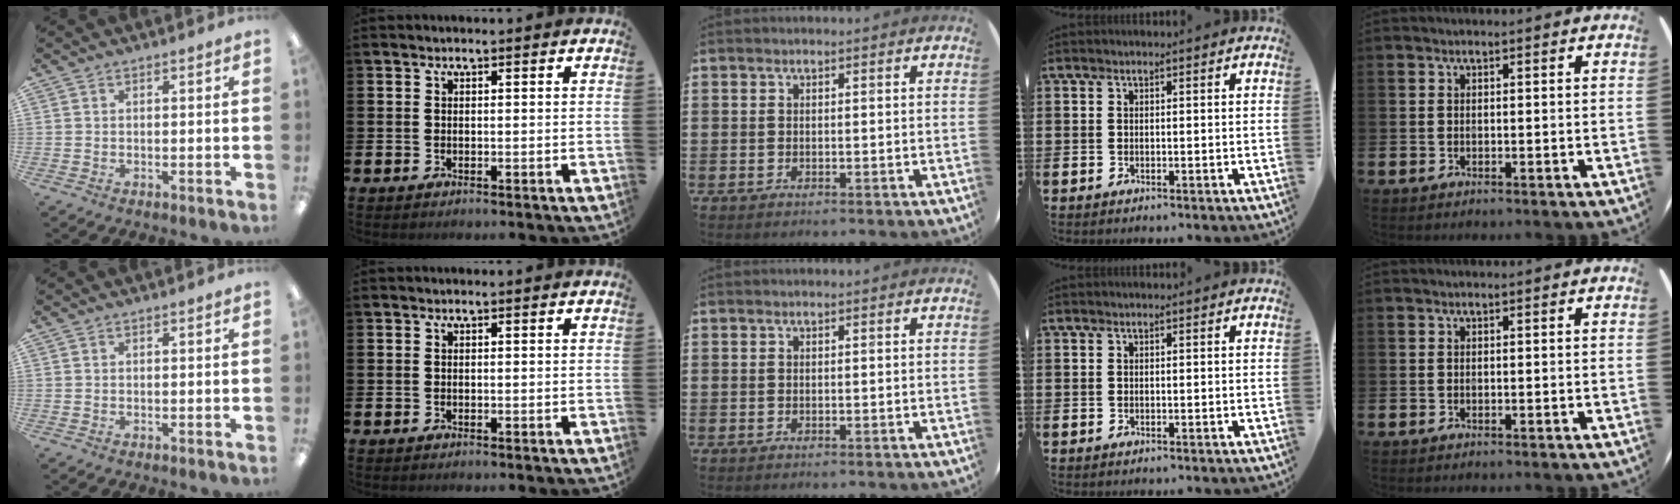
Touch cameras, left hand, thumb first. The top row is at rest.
{}